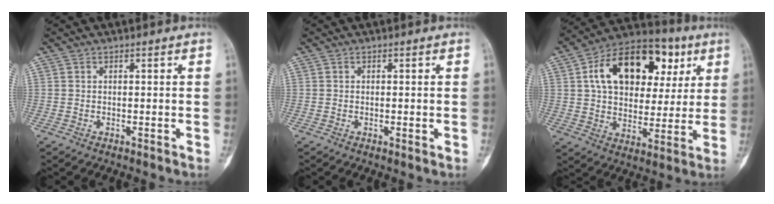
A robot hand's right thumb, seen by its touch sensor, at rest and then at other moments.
{"total": 0.9, "force": [-0.1, 0.3, 0.9], "torque": [-0.011, -0.002, -0.003]}
{"total": 21.3, "force": [7.0, 13.8, 14.7], "torque": [-0.193, 0.009, 0.105]}